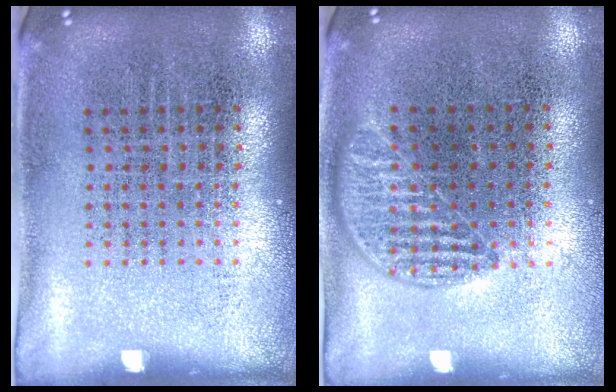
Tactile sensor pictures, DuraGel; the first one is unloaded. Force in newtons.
{"total": 1.0, "press": 0.8, "slide": 0.5}